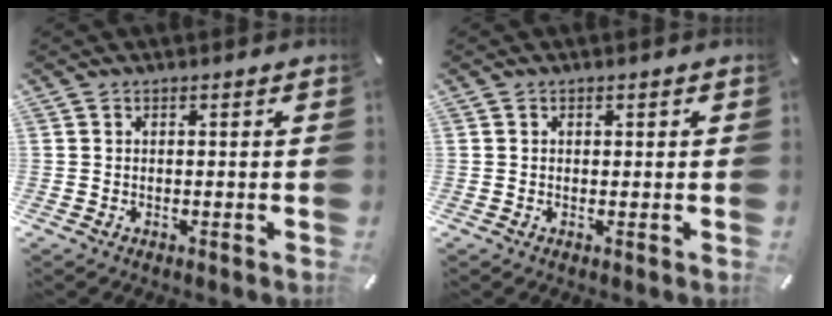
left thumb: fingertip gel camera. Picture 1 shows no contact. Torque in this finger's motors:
{"motor_torque": [0.12, -0.57, -0.03, 0.15, -0.05]}